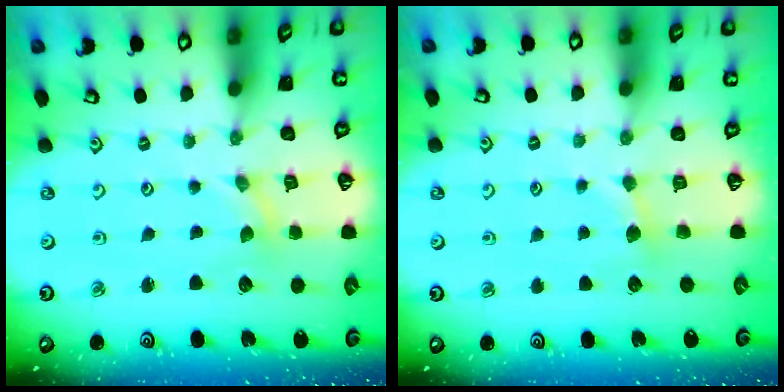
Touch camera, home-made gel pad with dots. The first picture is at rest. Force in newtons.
{"total": 2.9, "press": 2.9, "slide": 0.4}